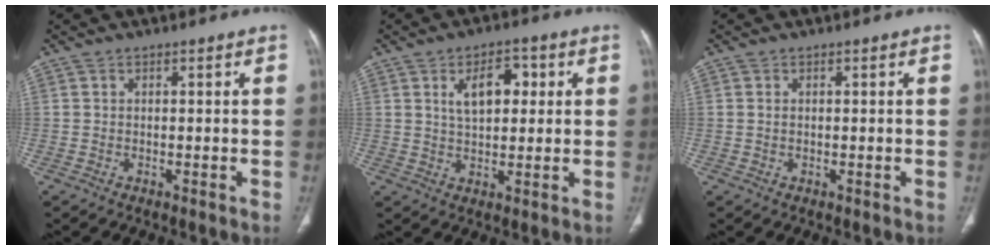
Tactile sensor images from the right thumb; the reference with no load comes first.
{"total": 7.7, "force": [2.2, 4.3, 6.0], "torque": [-0.073, 0.002, 0.037]}
{"total": 0.6, "force": [0.1, 0.4, 0.5], "torque": [-0.013, 0.000, 0.004]}